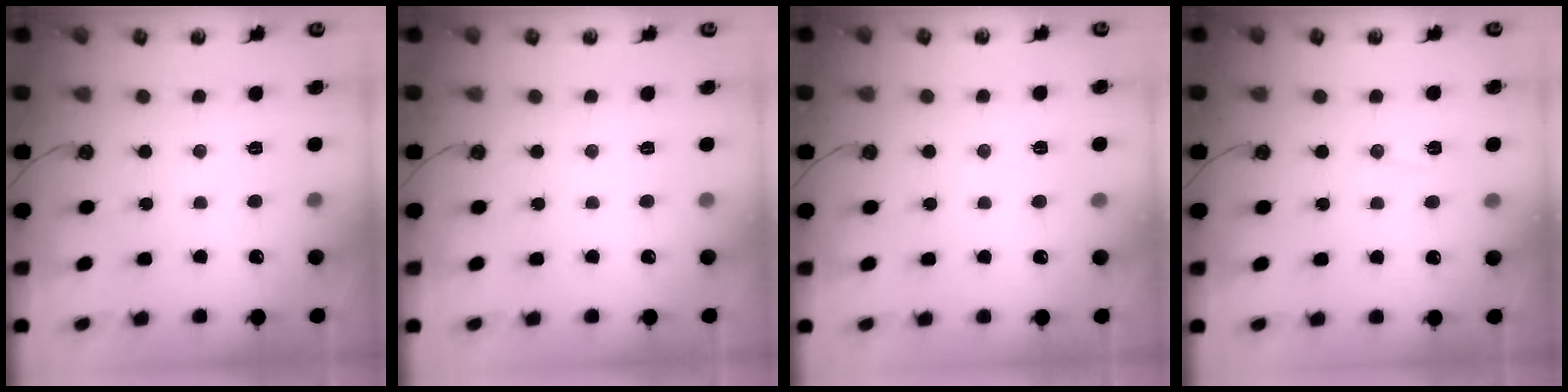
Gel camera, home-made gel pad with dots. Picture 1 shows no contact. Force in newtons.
{"total": 0.0}
{"total": 5.6, "press": 3.3, "slide": 4.5}
{"total": 6.6, "press": 6.5, "slide": 1.1}